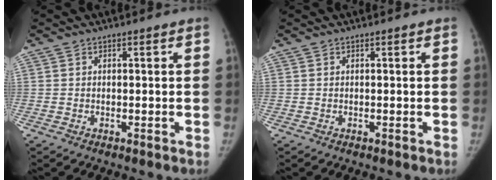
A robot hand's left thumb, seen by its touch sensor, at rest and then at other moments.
{"total": 0.0}